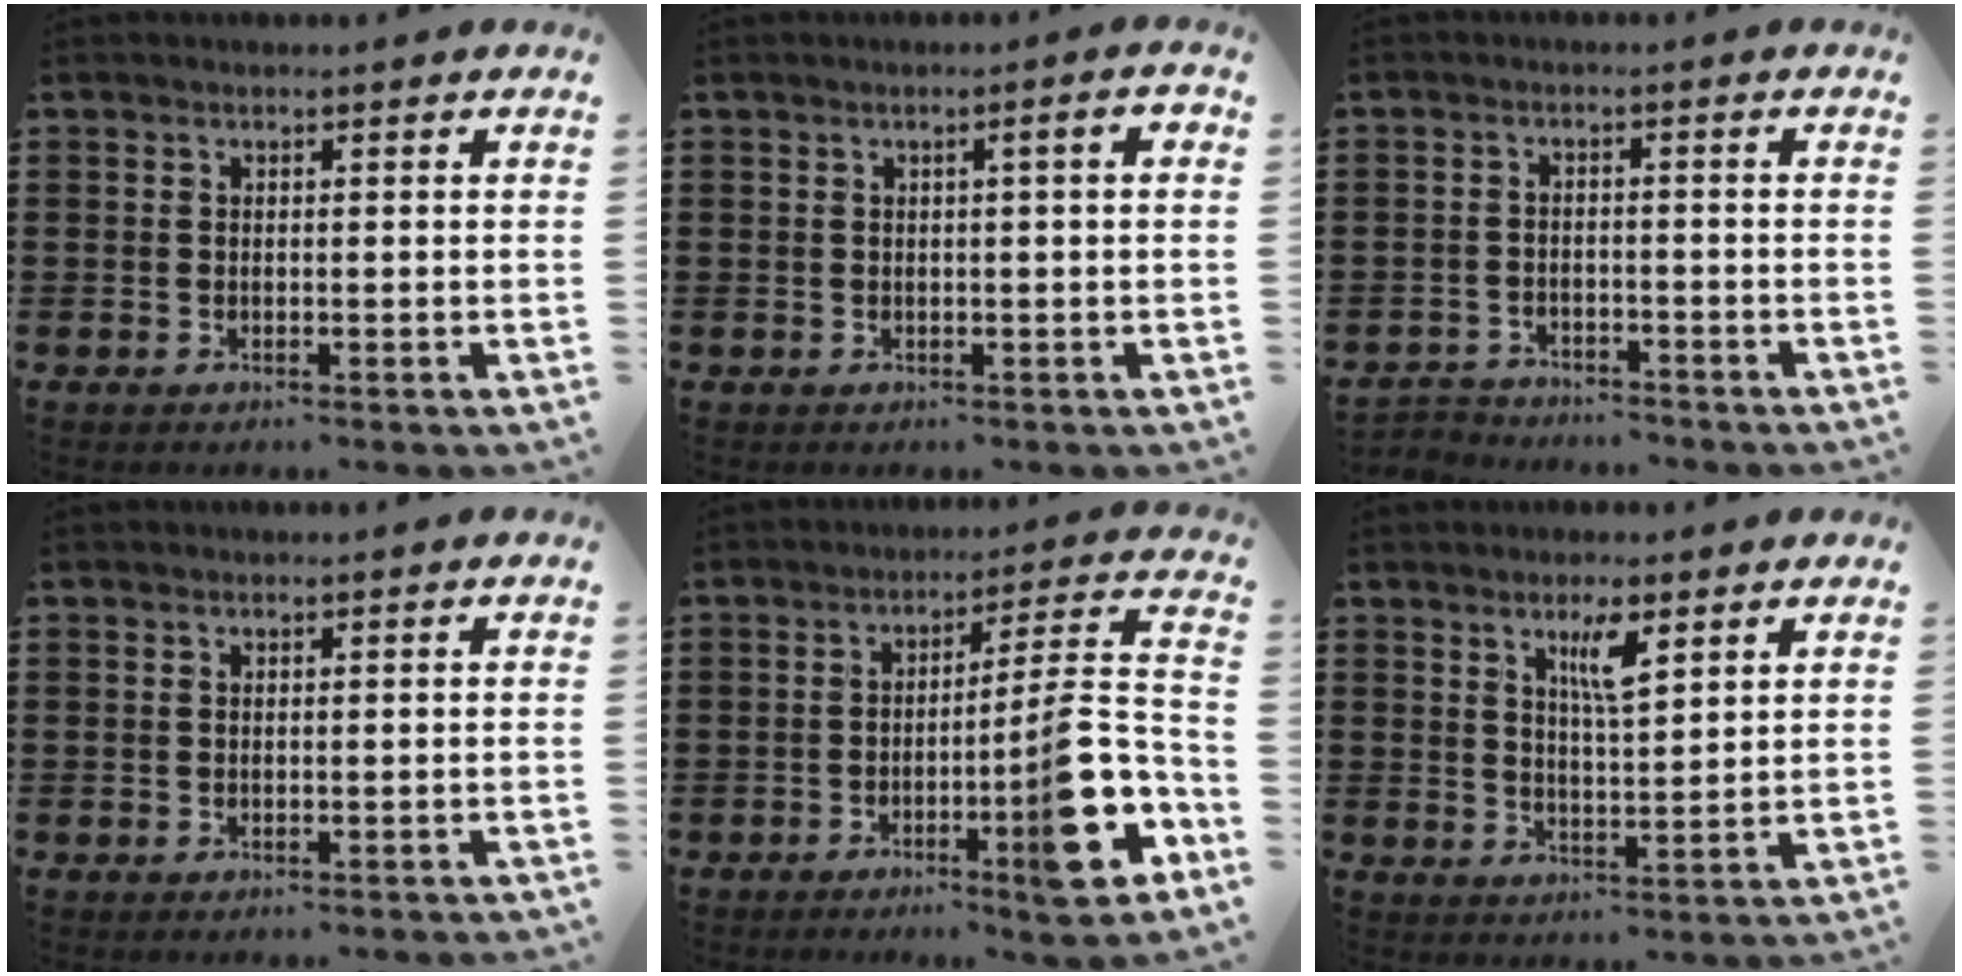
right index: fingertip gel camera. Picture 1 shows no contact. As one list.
[{"total": 2.0, "force": [0.2, 0.0, 1.9], "torque": [-0.032, -0.002, 0.001]}, {"total": 2.9, "force": [-2.8, 0.5, -0.3], "torque": [-0.003, 0.001, -0.063]}, {"total": 0.0}, {"total": 11.9, "force": [-4.4, 0.7, 11.1], "torque": [-0.164, -0.026, -0.084]}, {"total": 5.0, "force": [2.8, 1.2, 4.0], "torque": [-0.070, 0.000, 0.043]}]